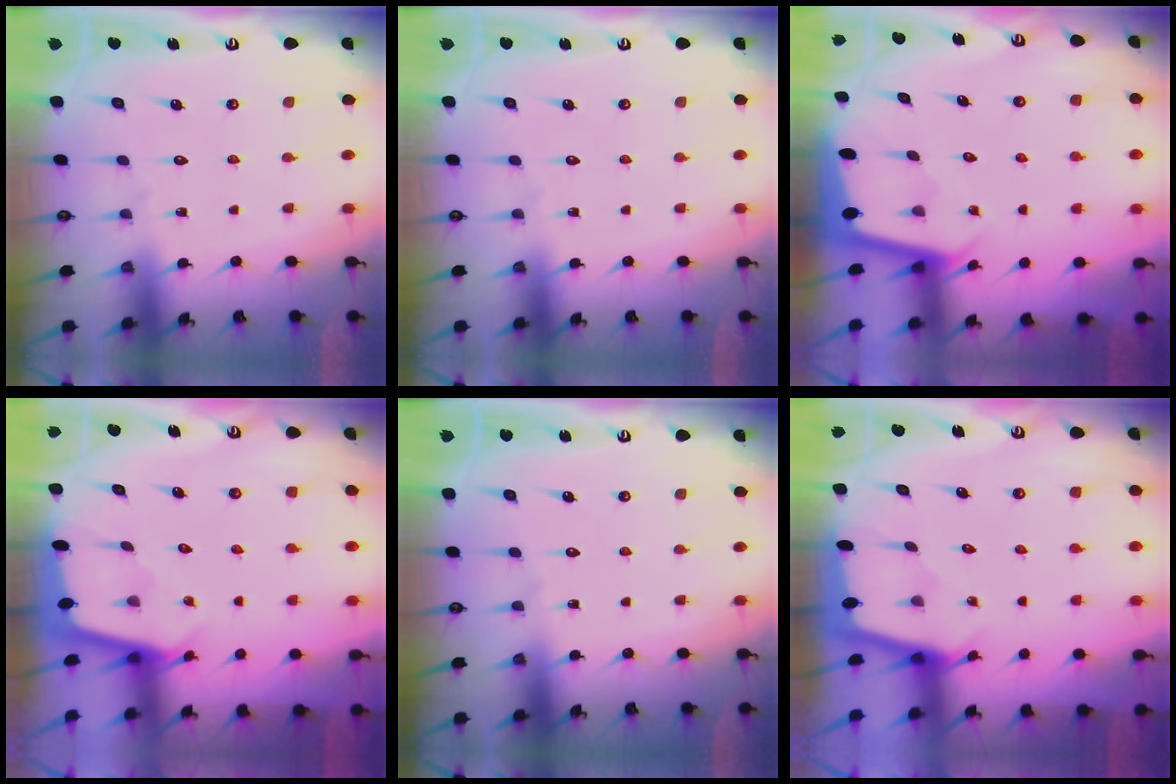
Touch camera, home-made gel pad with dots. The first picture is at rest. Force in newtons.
{"total": 0.0}
{"total": 1.9, "press": 1.9, "slide": 0.1}
{"total": 1.8, "press": 1.8, "slide": 0.1}
{"total": 0.0}
{"total": 1.8, "press": 1.7, "slide": 0.1}